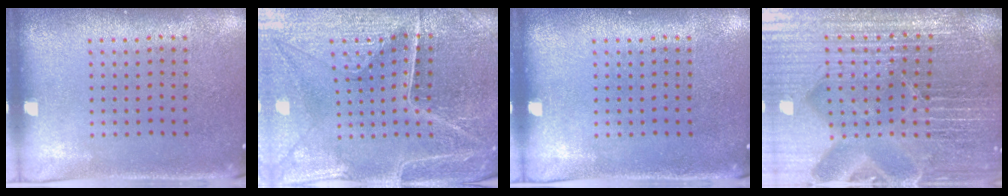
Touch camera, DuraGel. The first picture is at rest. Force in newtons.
{"total": 3.8, "press": 3.8, "slide": 0.5}
{"total": 0.0}
{"total": 7.2, "press": 6.3, "slide": 3.4}